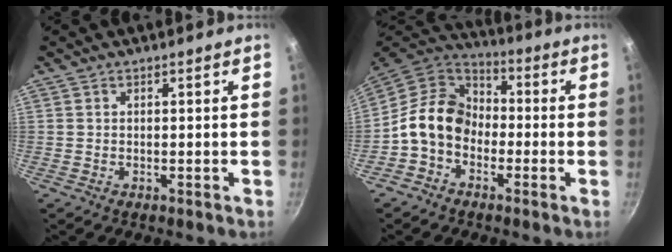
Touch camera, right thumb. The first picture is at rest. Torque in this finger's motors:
{"motor_torque": [1.73, 1.69, 1.22, -1.10, 0.41]}